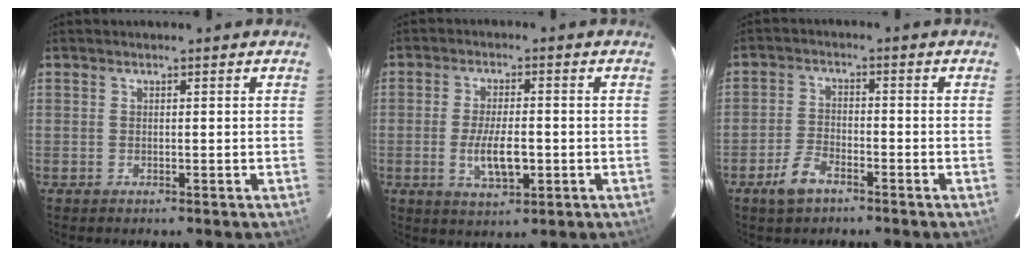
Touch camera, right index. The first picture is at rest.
{"total": 7.5, "force": [-1.7, 2.8, 6.8], "torque": [-0.135, -0.008, -0.026]}
{"total": 5.4, "force": [-3.8, 2.4, 3.1], "torque": [-0.079, 0.000, -0.071]}